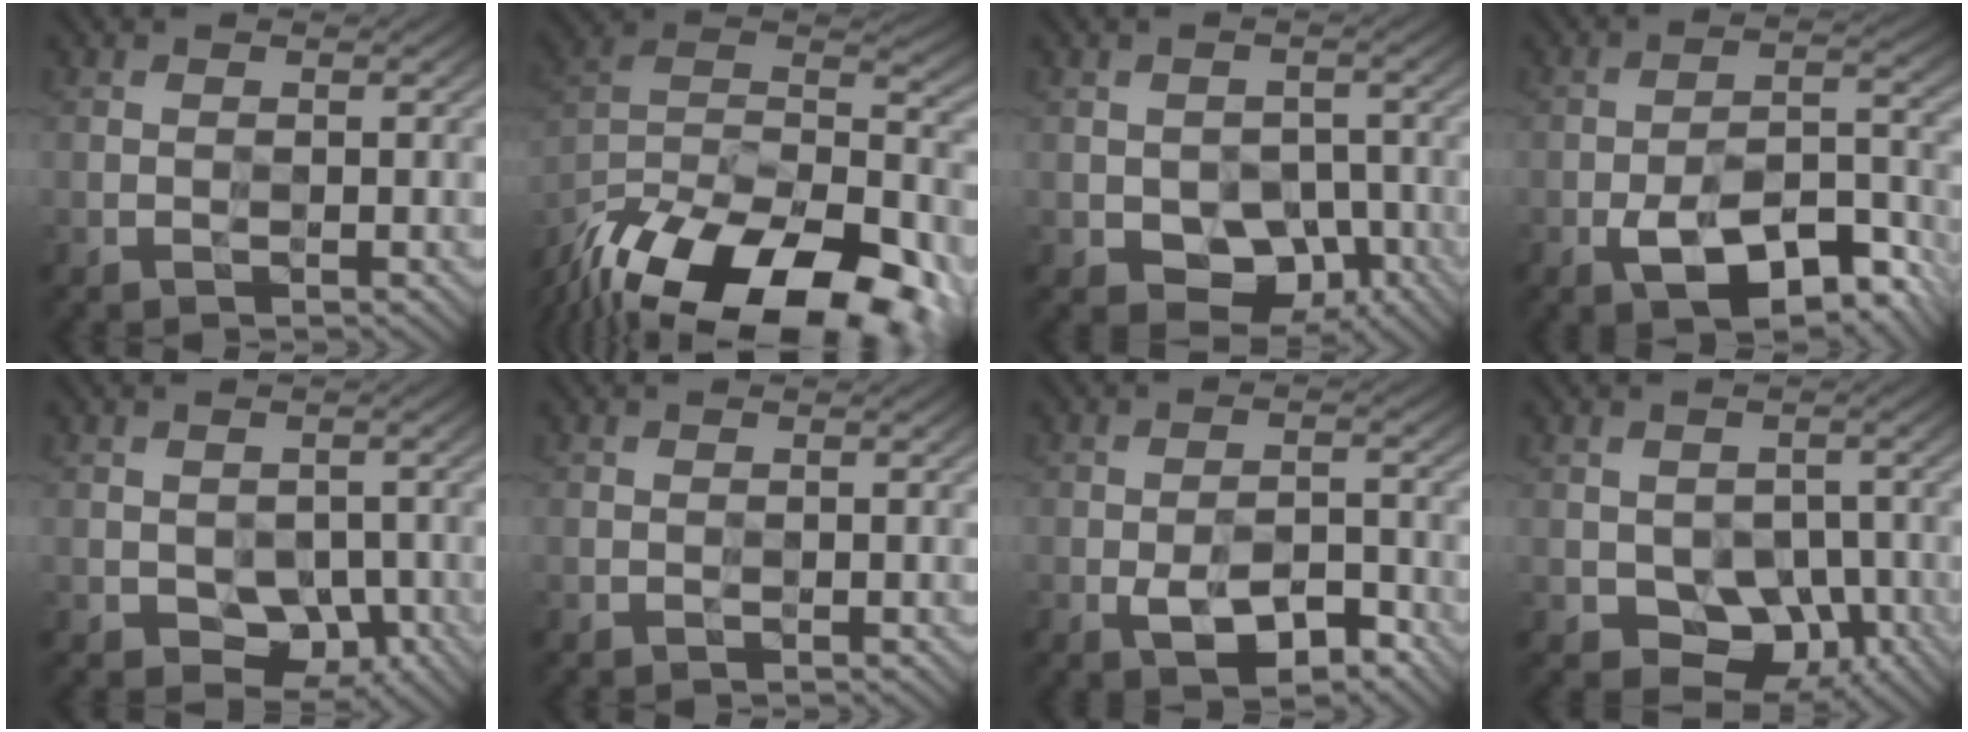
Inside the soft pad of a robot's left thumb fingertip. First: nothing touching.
{"total": 21.8, "force": [-17.8, 8.3, 9.5], "torque": [-0.152, -0.031, -0.257]}
{"total": 5.3, "force": [-2.0, 4.1, 2.8], "torque": [-0.043, -0.009, -0.027]}
{"total": 9.0, "force": [-5.8, 3.7, 5.9], "torque": [-0.094, -0.004, -0.099]}
{"total": 3.3, "force": [-0.7, 2.7, 1.8], "torque": [-0.035, -0.008, -0.010]}
{"total": 0.0}
{"total": 4.7, "force": [-3.1, 2.0, 2.9], "torque": [-0.048, -0.001, -0.055]}
{"total": 5.6, "force": [-1.3, 4.5, 3.1], "torque": [-0.050, -0.016, -0.016]}